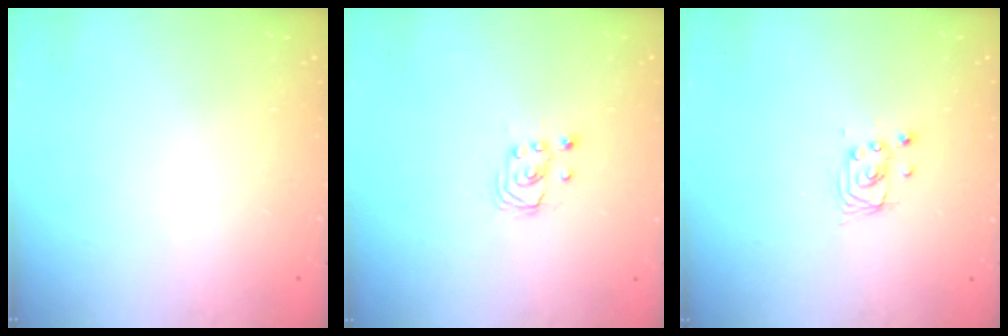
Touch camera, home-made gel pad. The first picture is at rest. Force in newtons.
{"total": 2.6, "press": 2.6, "slide": 0.3}
{"total": 2.9, "press": 2.9, "slide": 0.2}